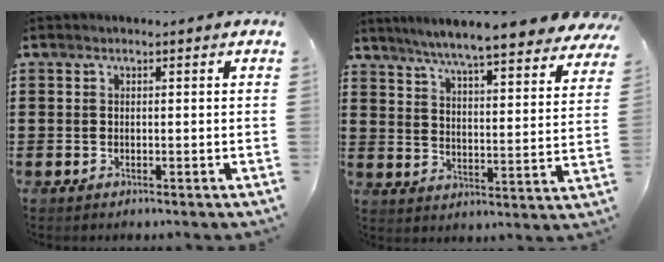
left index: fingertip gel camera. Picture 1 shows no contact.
{"total": 6.5, "force": [6.0, -0.7, 2.4], "torque": [-0.073, -0.044, 0.099]}